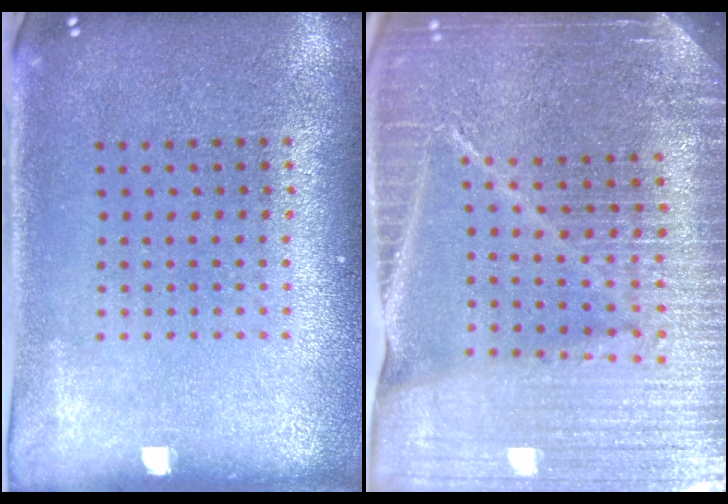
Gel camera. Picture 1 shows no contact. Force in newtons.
{"total": 5.5, "press": 4.8, "slide": 2.6}